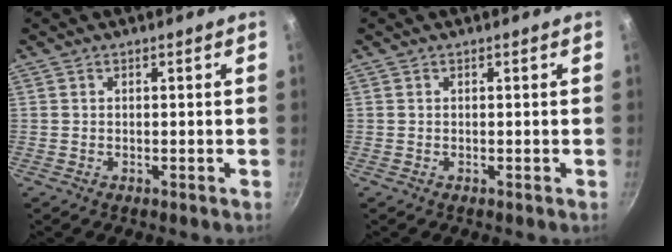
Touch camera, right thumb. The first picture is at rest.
{"total": 0.0}